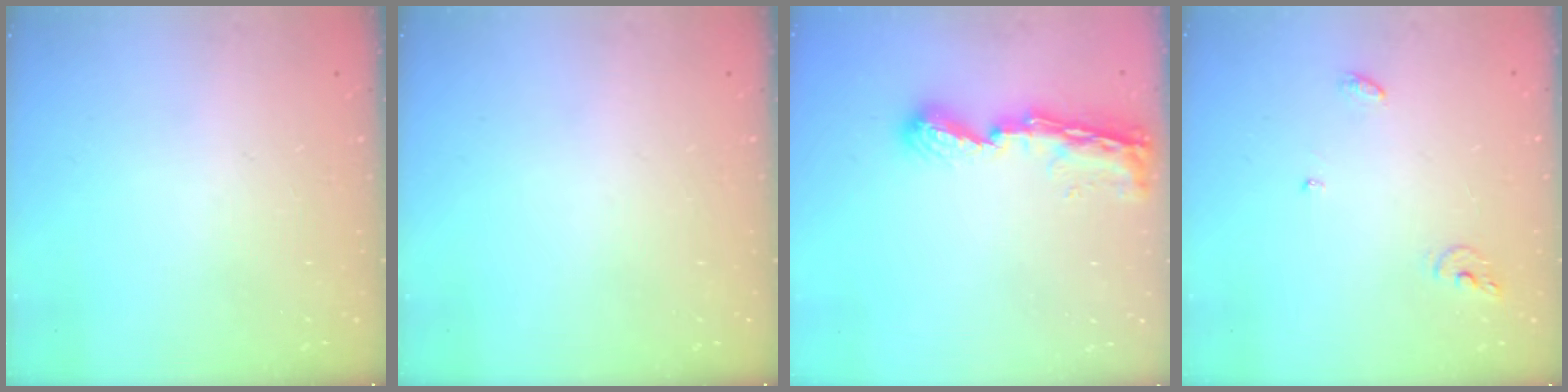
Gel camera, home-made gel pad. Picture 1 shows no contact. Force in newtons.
{"total": 0.0}
{"total": 8.4, "press": 8.4, "slide": 1.1}
{"total": 6.2, "press": 6.2, "slide": 0.2}